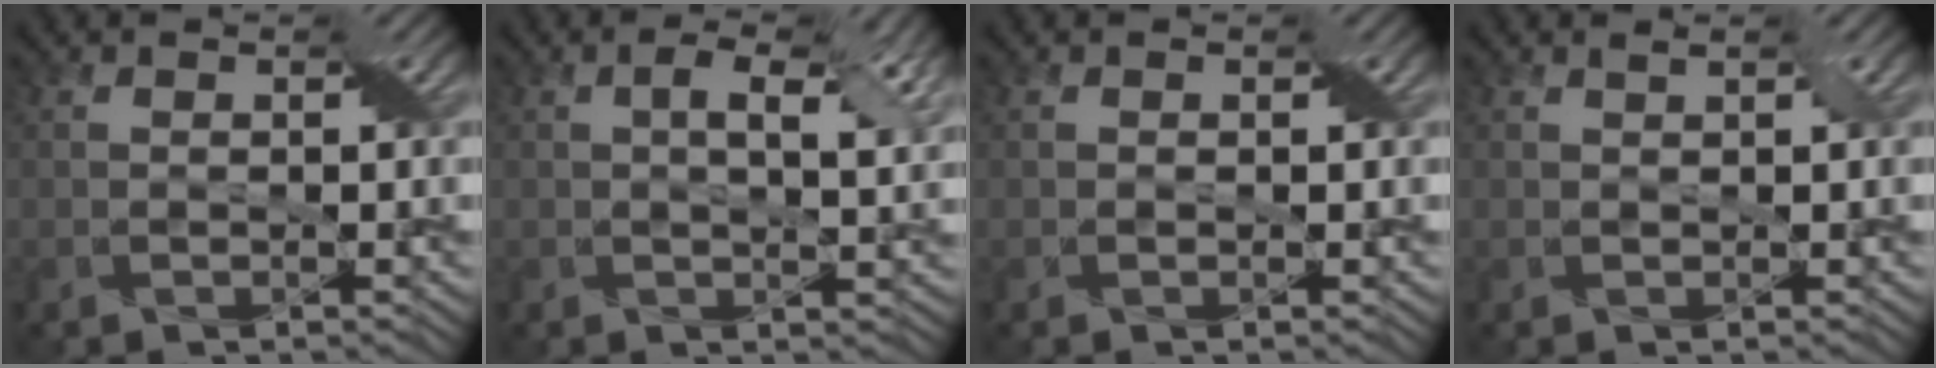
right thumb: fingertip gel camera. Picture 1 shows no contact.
{"total": 5.2, "force": [1.7, 2.1, 4.4], "torque": [-0.080, 0.002, 0.029]}
{"total": 0.0}
{"total": 0.7, "force": [0.5, 0.0, 0.5], "torque": [-0.012, 0.006, 0.008]}